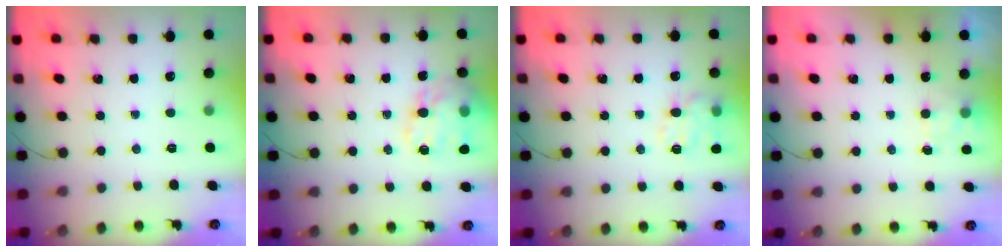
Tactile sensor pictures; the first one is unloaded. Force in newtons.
{"total": 18.7, "press": 18.4, "slide": 3.2}
{"total": 12.0, "press": 11.9, "slide": 1.6}
{"total": 2.4, "press": 2.0, "slide": 1.4}